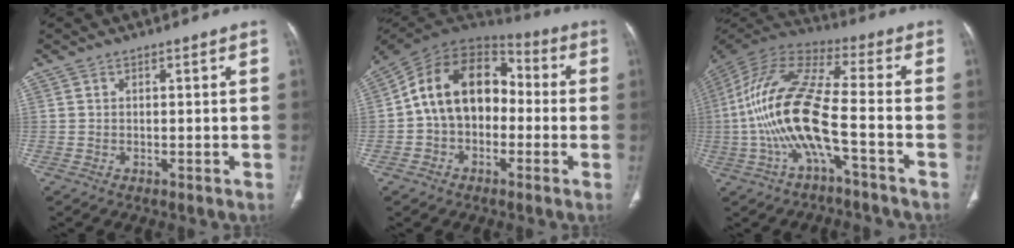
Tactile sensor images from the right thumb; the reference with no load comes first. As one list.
[{"total": 16.1, "force": [-0.5, 11.4, 11.3], "torque": [-0.162, 0.049, -0.023]}, {"total": 17.0, "force": [-4.2, 4.7, 15.8], "torque": [-0.349, 0.045, -0.082]}]